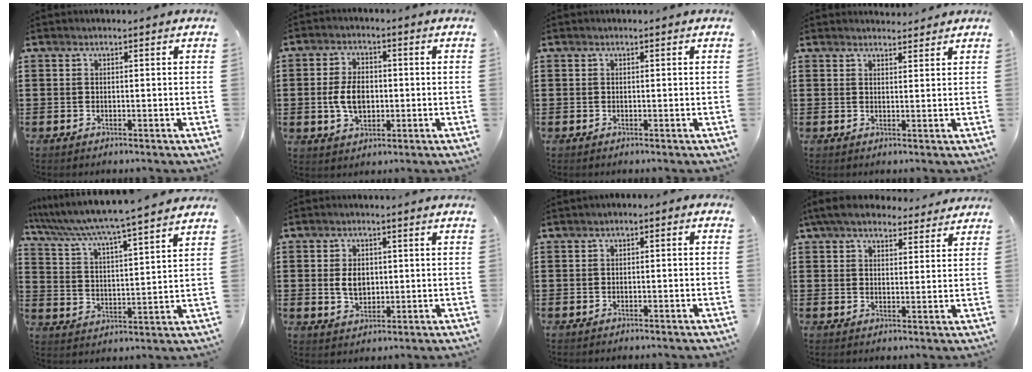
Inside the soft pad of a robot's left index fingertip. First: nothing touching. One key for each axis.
{"total": 6.1, "fx": -0.6, "fy": 3.7, "fz": 4.8, "tx": -0.097, "ty": 0.002, "tz": -0.016}
{"total": 0.0}
{"total": 1.9, "fx": 1.9, "fy": 0.2, "fz": 0.0, "tx": -0.005, "ty": -0.001, "tz": 0.037}
{"total": 5.1, "fx": 4.6, "fy": -1.0, "fz": 1.9, "tx": -0.061, "ty": -0.042, "tz": 0.070}
{"total": 3.9, "fx": 0.2, "fy": 2.6, "fz": 2.8, "tx": -0.053, "ty": 0.006, "tz": 0.000}
{"total": 1.4, "fx": -1.3, "fy": 0.4, "fz": 0.4, "tx": -0.011, "ty": 0.002, "tz": -0.028}
{"total": 5.9, "fx": 5.1, "fy": 1.7, "fz": 2.4, "tx": -0.063, "ty": -0.009, "tz": 0.096}